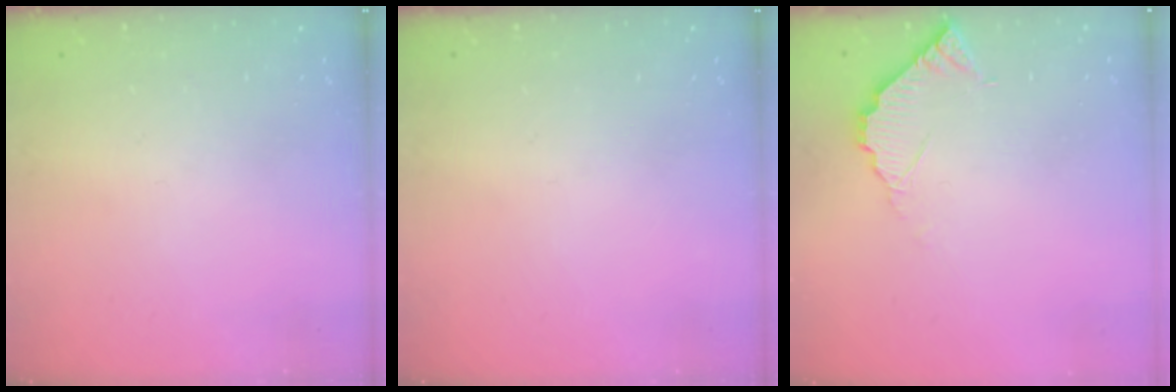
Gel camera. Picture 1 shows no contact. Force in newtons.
{"total": 0.0}
{"total": 4.5, "press": 4.4, "slide": 0.3}